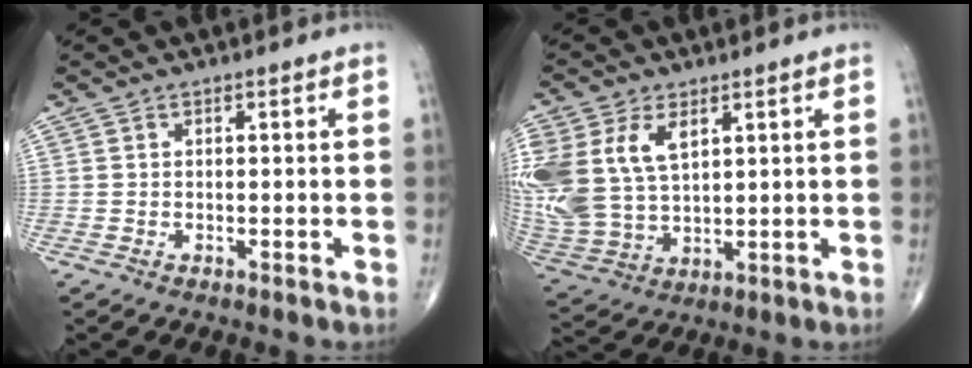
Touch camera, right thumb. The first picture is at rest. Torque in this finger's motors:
{"motor_torque": [0.37, 0.48, 1.04, 0.54, 0.35]}